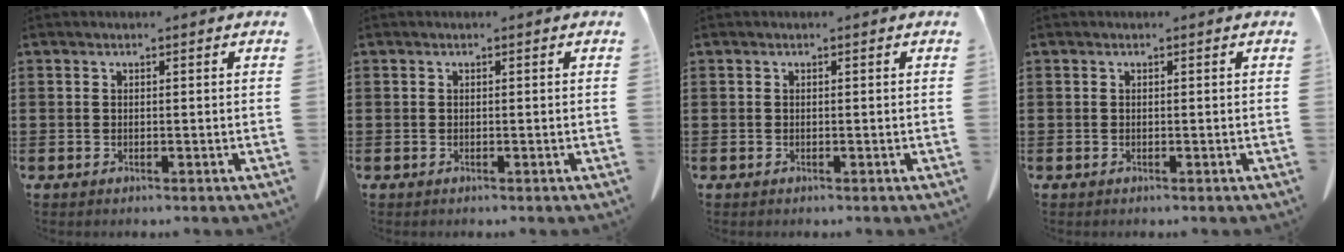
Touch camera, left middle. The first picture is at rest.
{"total": 0.0}
{"total": 0.0}
{"total": 0.0}